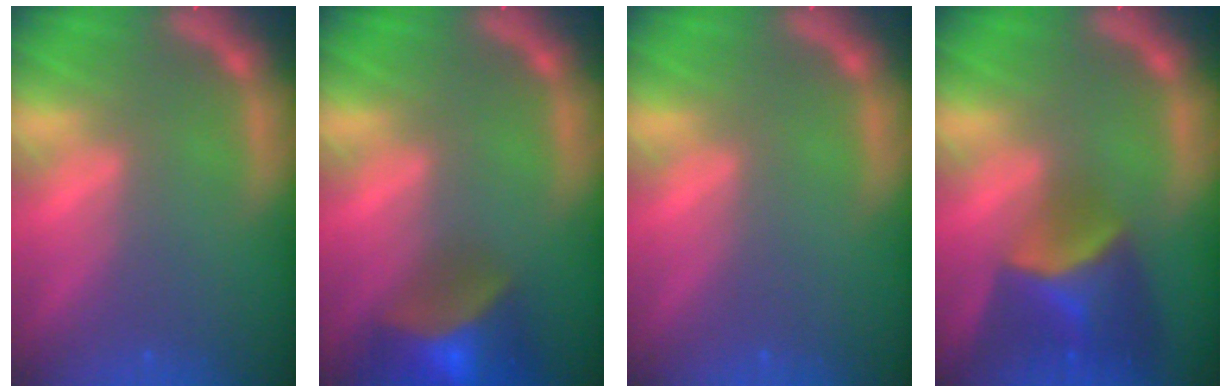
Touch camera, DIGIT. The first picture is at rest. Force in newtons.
{"total": 8.4}
{"total": 0.0}
{"total": 6.9}